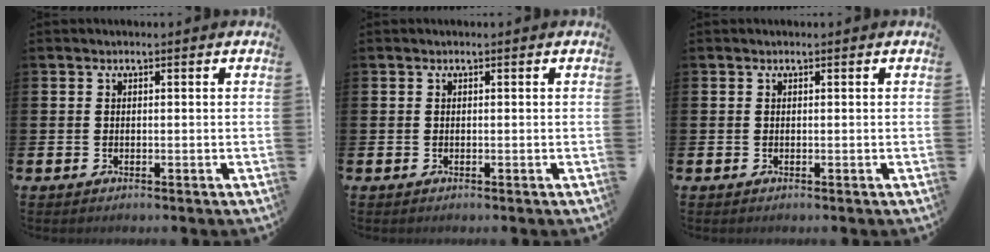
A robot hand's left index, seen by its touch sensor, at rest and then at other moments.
{"total": 0.0}
{"total": 0.7, "force": [-0.5, -0.2, -0.4], "torque": [0.014, -0.002, -0.010]}